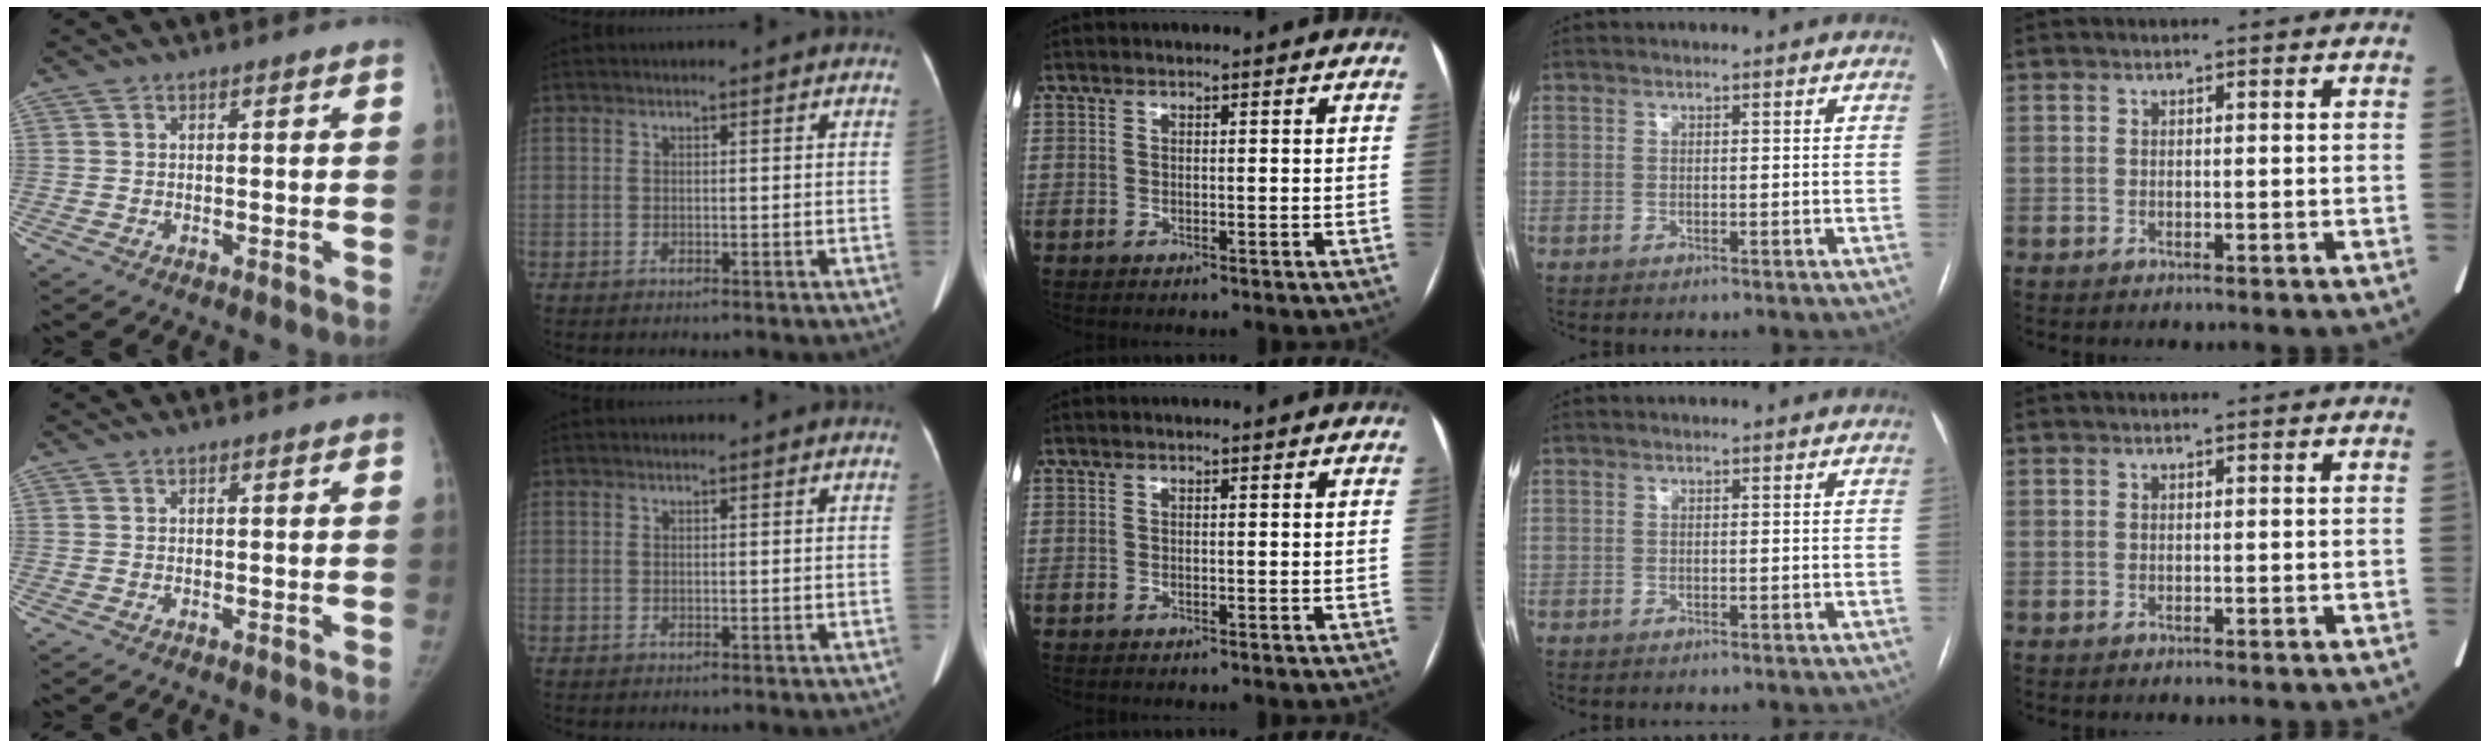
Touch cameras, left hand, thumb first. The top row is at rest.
{}